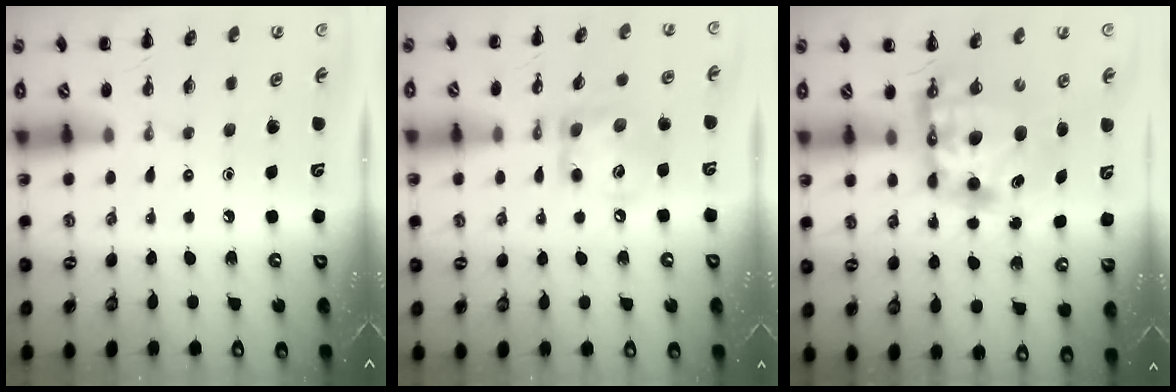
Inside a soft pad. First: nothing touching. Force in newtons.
{"total": 12.3, "press": 12.3, "slide": 1.2}
{"total": 9.2, "press": 9.0, "slide": 2.2}